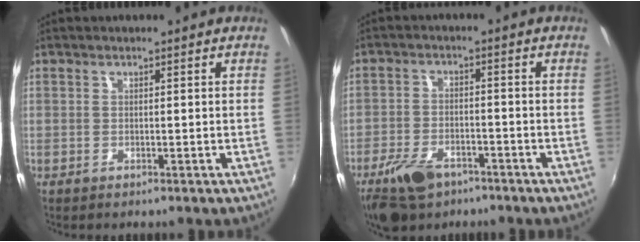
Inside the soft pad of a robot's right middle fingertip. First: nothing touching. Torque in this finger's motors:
{"motor_torque": [0.15, -0.15, 0.07, 0.03]}